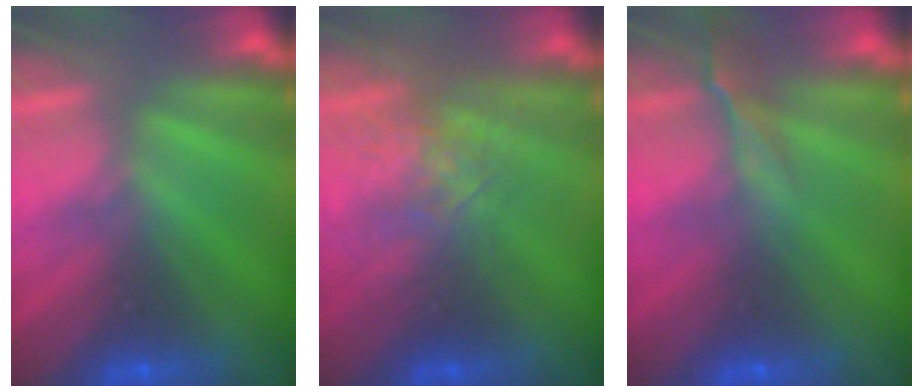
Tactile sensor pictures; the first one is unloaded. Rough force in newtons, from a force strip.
{"total": 2.6}
{"total": 2.5}